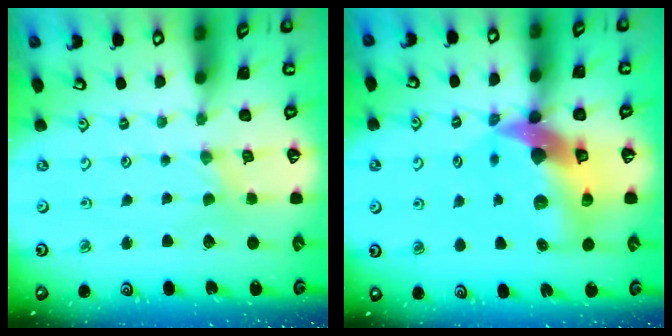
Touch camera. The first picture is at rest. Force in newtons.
{"total": 17.0, "press": 16.8, "slide": 2.5}